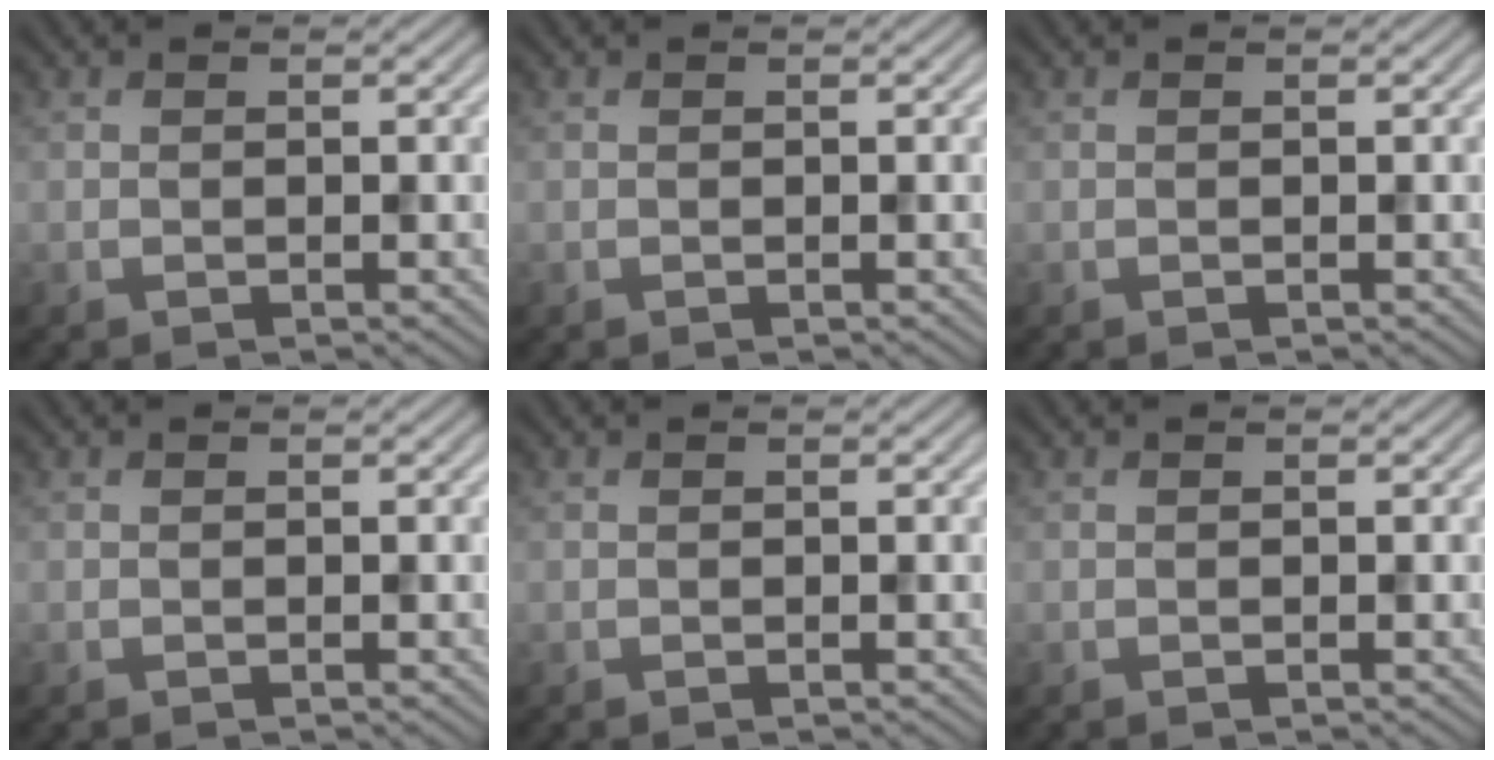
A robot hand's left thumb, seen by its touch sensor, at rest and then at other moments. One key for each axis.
{"total": 0.0}
{"total": 0.0}
{"total": 0.0}
{"total": 0.0}
{"total": 0.0}